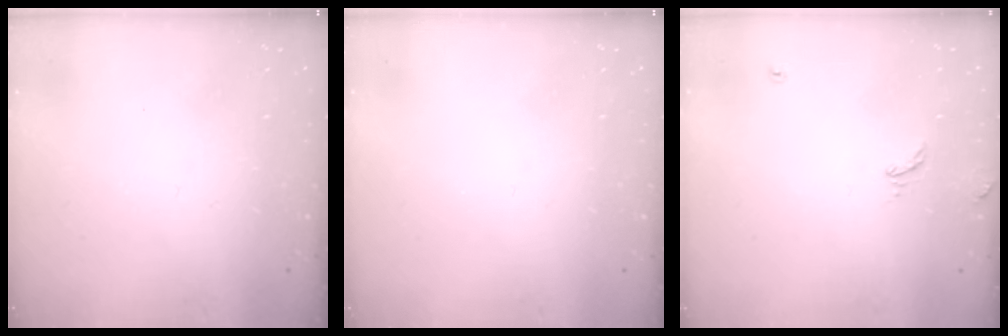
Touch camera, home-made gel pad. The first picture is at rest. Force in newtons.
{"total": 0.0}
{"total": 4.2, "press": 4.1, "slide": 0.4}